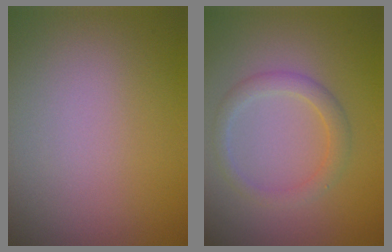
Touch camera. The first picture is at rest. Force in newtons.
{"total": 2.2, "press": 2.2, "slide": 0.1}